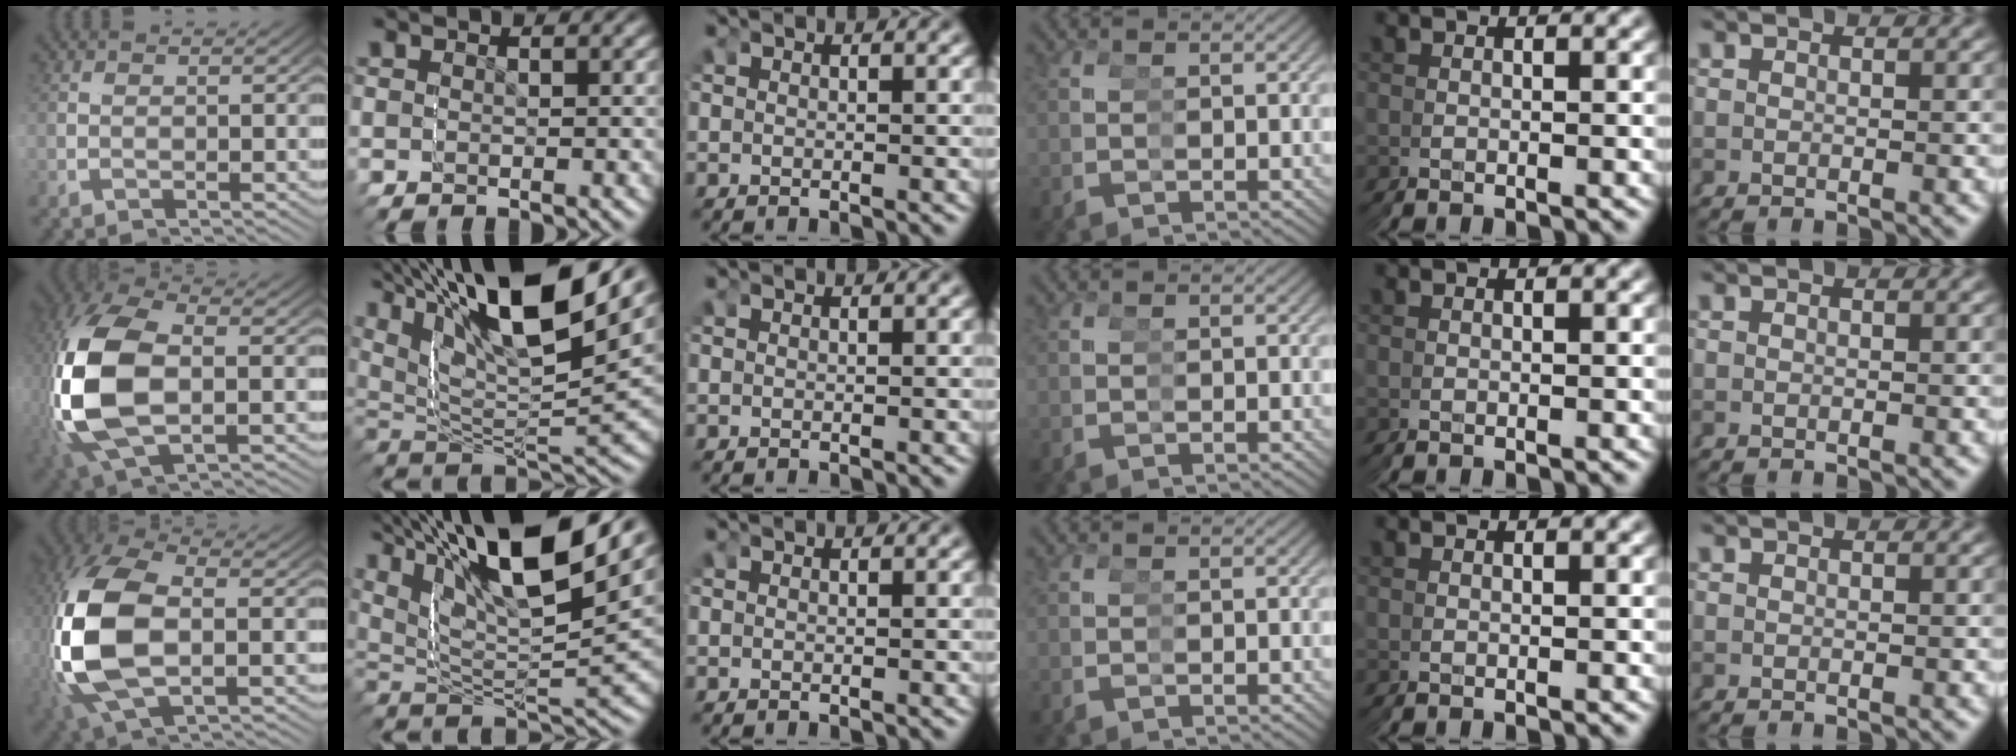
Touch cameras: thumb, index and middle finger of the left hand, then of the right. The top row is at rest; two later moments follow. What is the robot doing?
{"motion": "grasp_and_lifting", "object": "markers"}